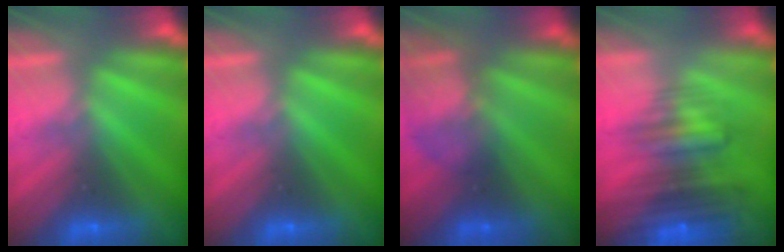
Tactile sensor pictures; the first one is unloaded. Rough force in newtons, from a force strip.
{"total": 0.0}
{"total": 2.2}
{"total": 7.5}